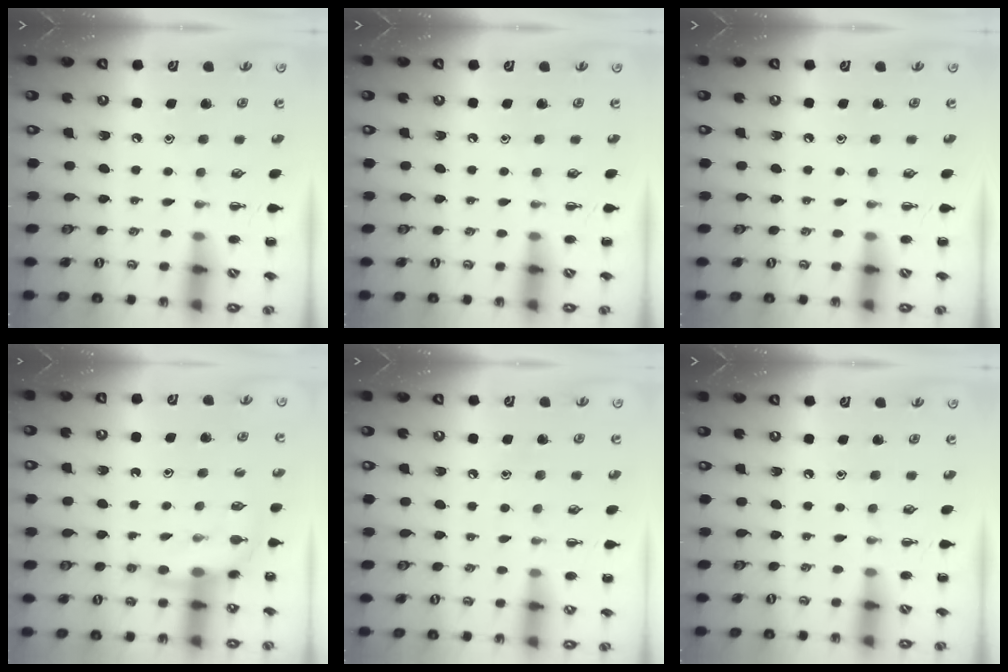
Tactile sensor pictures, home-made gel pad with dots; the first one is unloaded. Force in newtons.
{"total": 0.0}
{"total": 0.0}
{"total": 7.5, "press": 7.5, "slide": 0.7}
{"total": 6.7, "press": 6.4, "slide": 2.0}
{"total": 0.0}